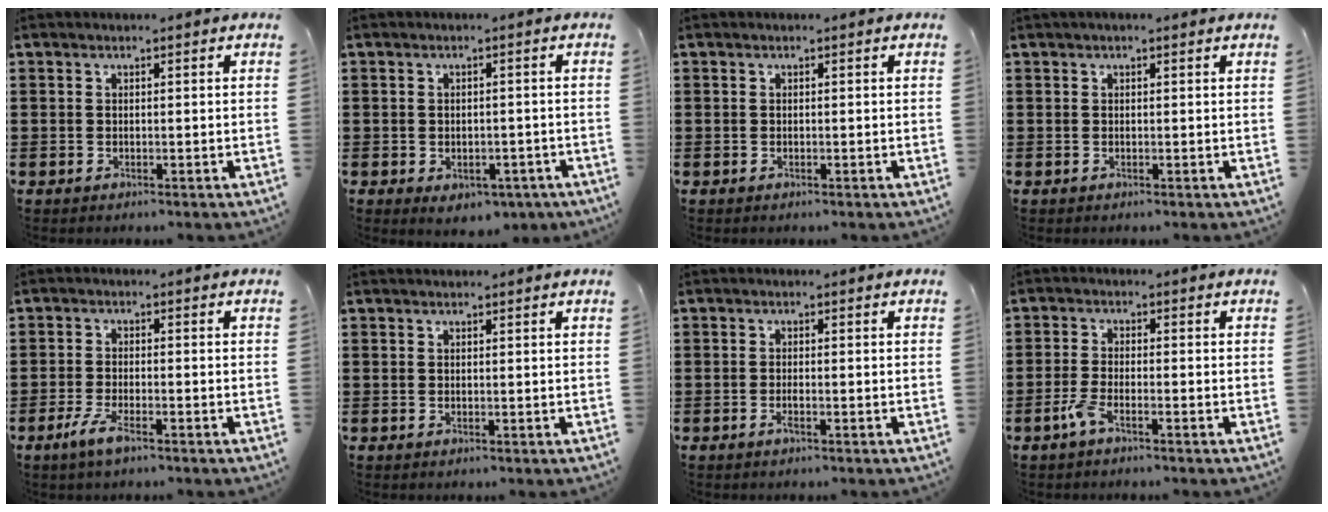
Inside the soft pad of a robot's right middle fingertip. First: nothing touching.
{"total": 2.0, "force": [-1.5, 1.1, 0.8], "torque": [-0.016, 0.004, -0.032]}
{"total": 0.0}
{"total": 0.5, "force": [0.3, 0.0, 0.4], "torque": [-0.008, 0.000, 0.007]}
{"total": 3.5, "force": [-2.0, 0.5, 2.8], "torque": [-0.066, -0.008, -0.042]}
{"total": 0.6, "force": [0.6, 0.0, 0.0], "torque": [-0.002, 0.001, 0.011]}
{"total": 1.0, "force": [-0.5, 0.0, 0.8], "torque": [-0.016, -0.004, -0.009]}
{"total": 2.8, "force": [-1.8, 0.4, 2.2], "torque": [-0.059, -0.006, -0.039]}